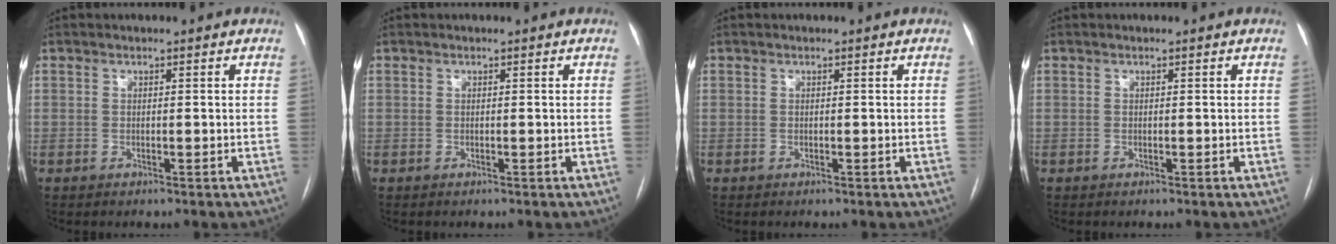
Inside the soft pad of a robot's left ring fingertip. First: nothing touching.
{"total": 0.0}
{"total": 0.0}
{"total": 0.0}